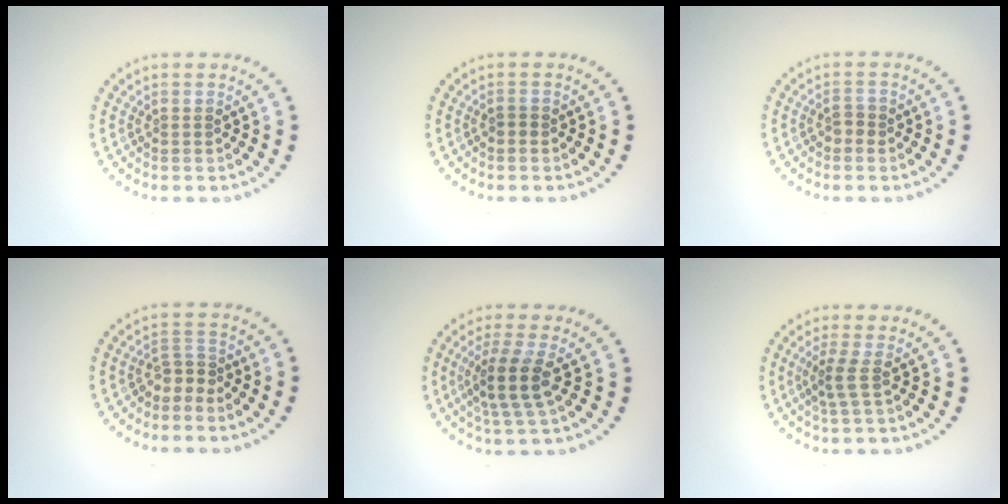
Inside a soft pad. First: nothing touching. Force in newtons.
{"total": 0.7, "press": 0.6, "slide": 0.3}
{"total": 1.2, "press": 1.0, "slide": 0.5}
{"total": 1.8, "press": 1.1, "slide": 1.4}
{"total": 3.5, "press": 2.8, "slide": 2.1}
{"total": 1.8, "press": 1.2, "slide": 1.3}